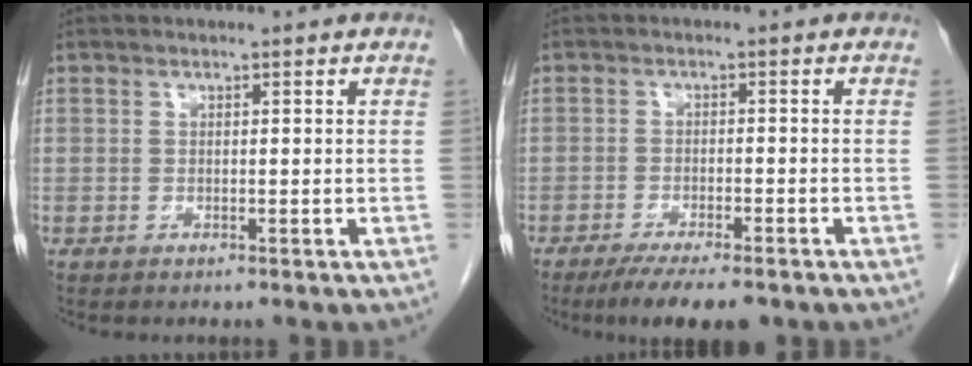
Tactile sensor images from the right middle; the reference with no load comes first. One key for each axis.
{"total": 8.3, "fx": -6.4, "fy": 1.7, "fz": 5.0, "tx": -0.069, "ty": -0.013, "tz": -0.096}